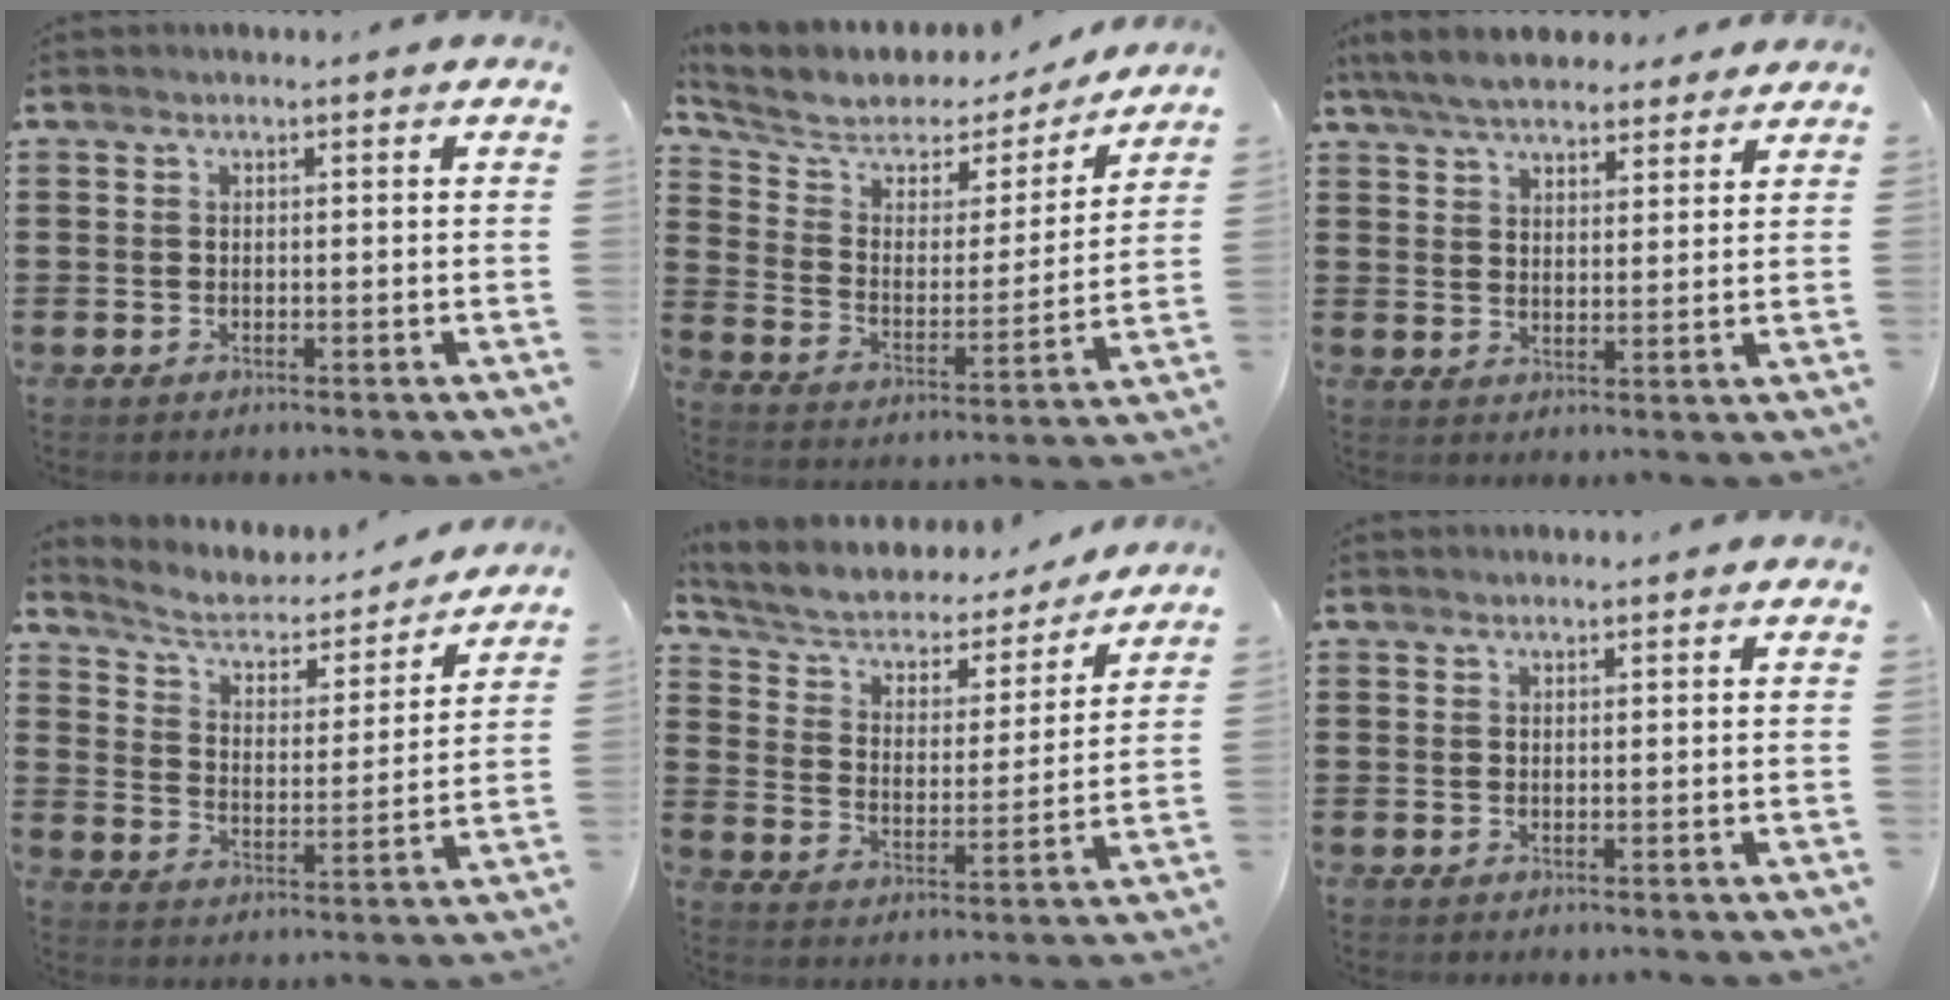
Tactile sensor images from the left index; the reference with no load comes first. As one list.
[{"total": 5.7, "force": [4.7, 2.8, 1.5], "torque": [-0.065, -0.033, 0.075]}, {"total": 6.2, "force": [5.6, 1.8, 2.2], "torque": [-0.061, -0.007, 0.105]}, {"total": 4.6, "force": [3.9, 1.6, 1.7], "torque": [-0.056, -0.028, 0.059]}, {"total": 4.7, "force": [3.9, 2.1, 1.6], "torque": [-0.056, -0.030, 0.059]}, {"total": 0.7, "force": [0.7, 0.1, 0.1], "torque": [-0.004, -0.001, 0.015]}]